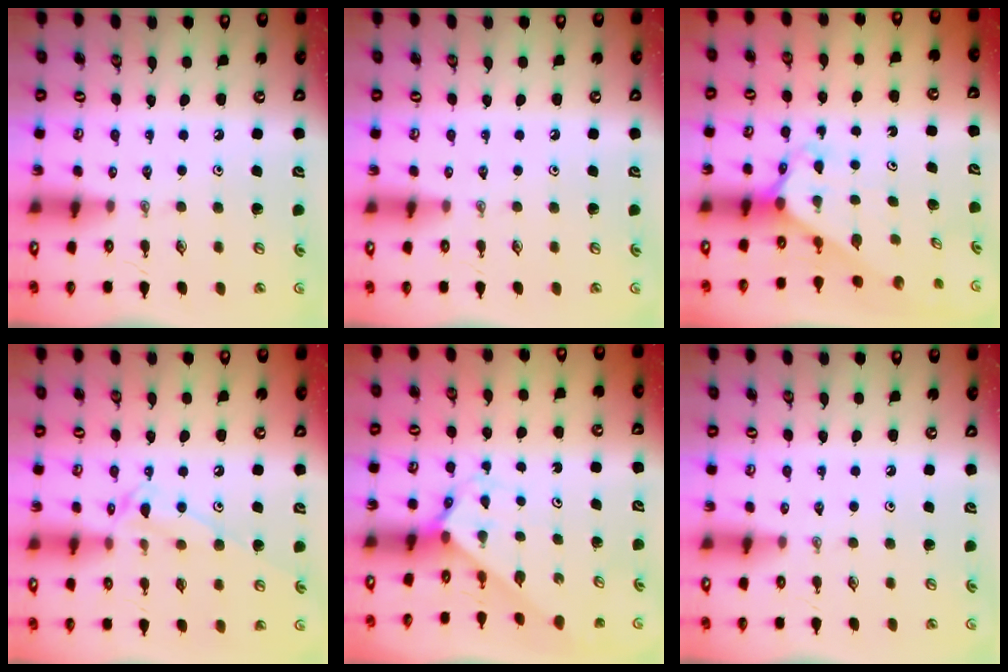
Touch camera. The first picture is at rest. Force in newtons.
{"total": 0.0}
{"total": 2.3, "press": 2.3, "slide": 0.2}
{"total": 11.9, "press": 11.9, "slide": 0.7}
{"total": 2.3, "press": 2.3, "slide": 0.2}
{"total": 0.0}